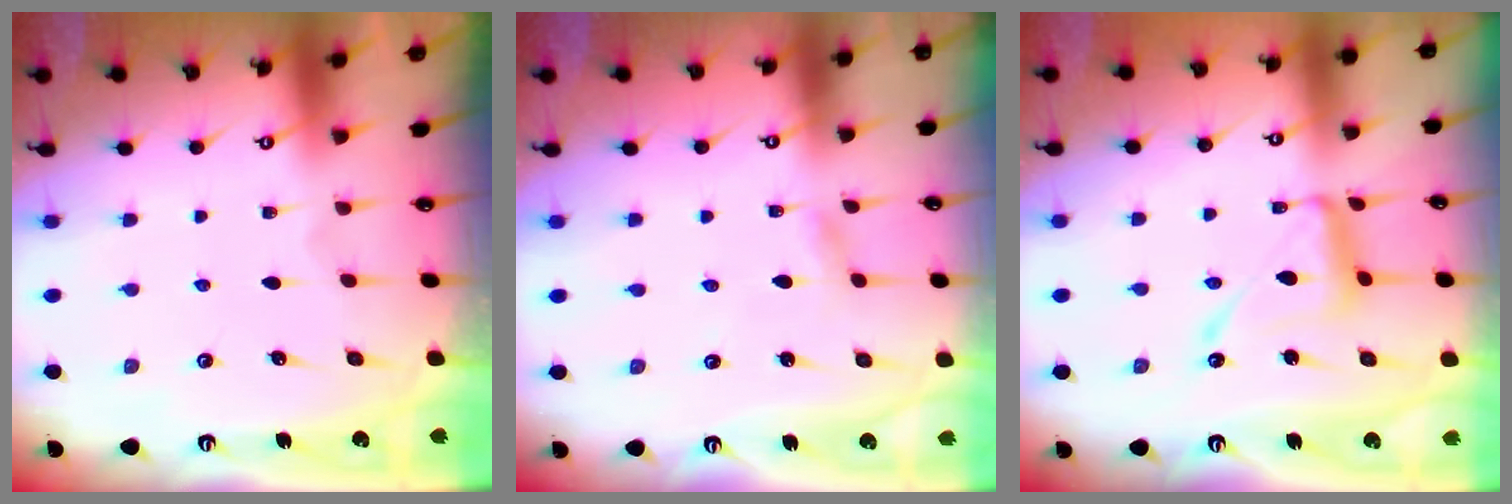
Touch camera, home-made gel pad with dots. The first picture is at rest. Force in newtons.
{"total": 2.3, "press": 2.3, "slide": 0.2}
{"total": 12.9, "press": 12.8, "slide": 1.0}